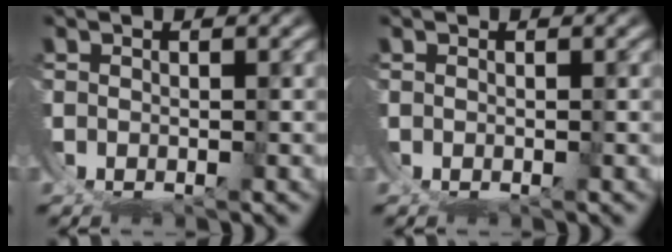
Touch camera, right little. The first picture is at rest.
{"total": 0.0}